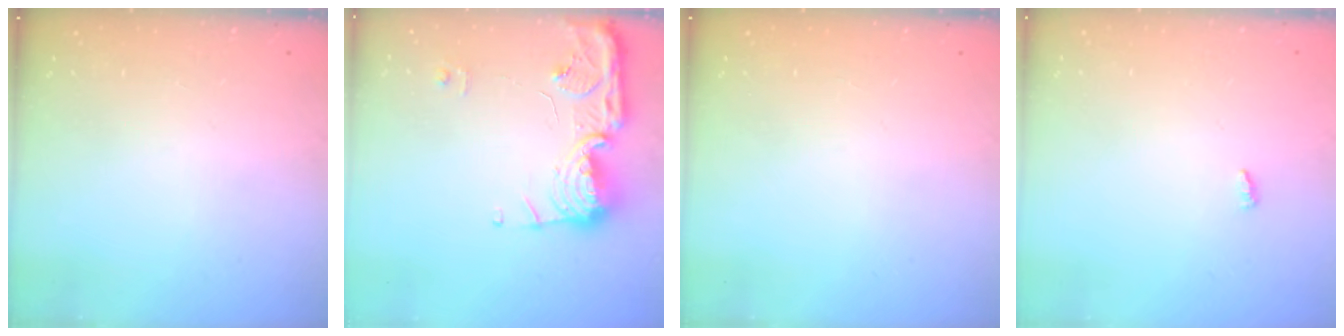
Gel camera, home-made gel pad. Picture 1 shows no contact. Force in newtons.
{"total": 15.0, "press": 14.9, "slide": 0.8}
{"total": 0.0}
{"total": 2.7, "press": 2.7, "slide": 0.2}